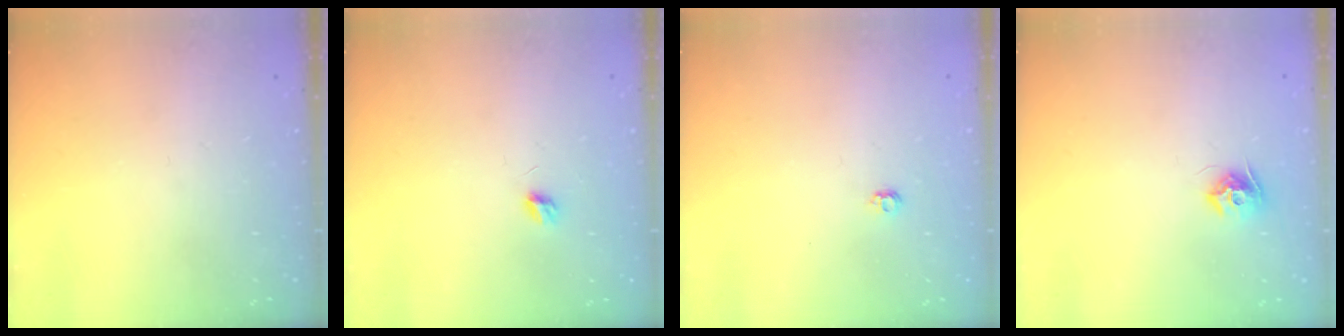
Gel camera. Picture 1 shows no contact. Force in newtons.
{"total": 3.9, "press": 3.9, "slide": 0.3}
{"total": 3.9, "press": 3.9, "slide": 0.5}
{"total": 8.2, "press": 8.2, "slide": 0.1}